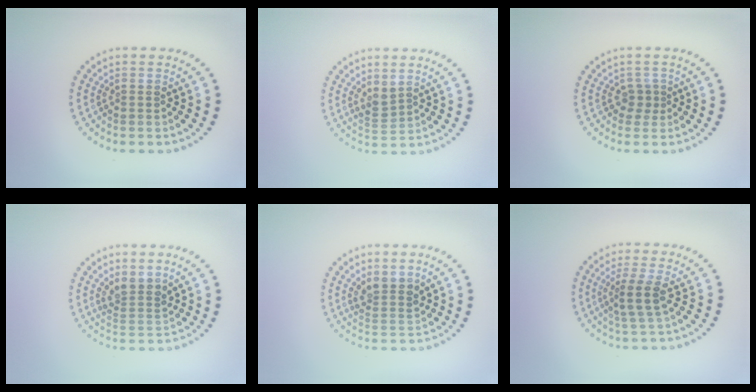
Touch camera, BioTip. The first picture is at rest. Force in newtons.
{"total": 1.4, "press": 1.3, "slide": 0.7}
{"total": 1.2, "press": 1.0, "slide": 0.6}
{"total": 2.3, "press": 1.8, "slide": 1.5}
{"total": 2.4, "press": 1.9, "slide": 1.5}
{"total": 2.5, "press": 2.0, "slide": 1.6}